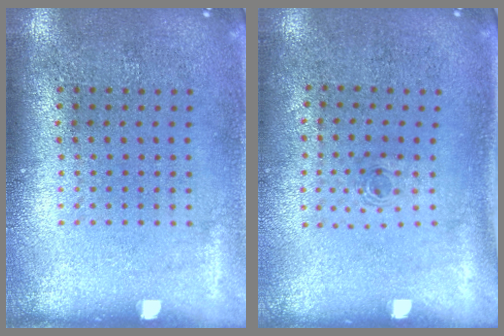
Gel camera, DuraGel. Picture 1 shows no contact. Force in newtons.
{"total": 0.6, "press": 0.2, "slide": 0.5}